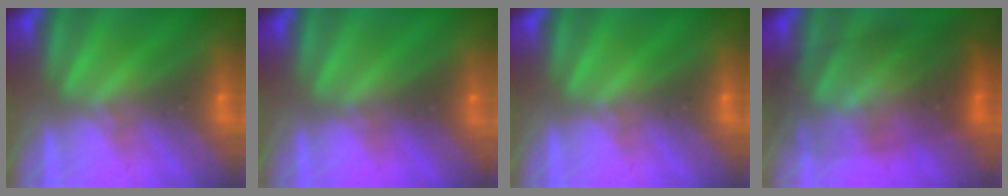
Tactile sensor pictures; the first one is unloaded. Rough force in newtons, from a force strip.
{"total": 4.5}
{"total": 0.0}
{"total": 9.0}